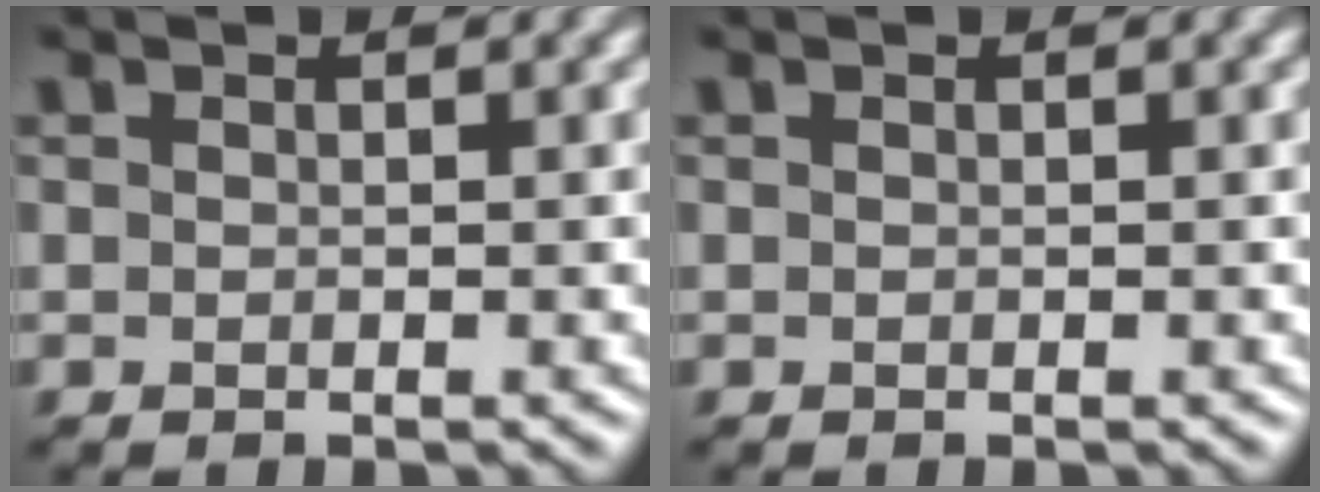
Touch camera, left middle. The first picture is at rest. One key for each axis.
{"total": 0.0}